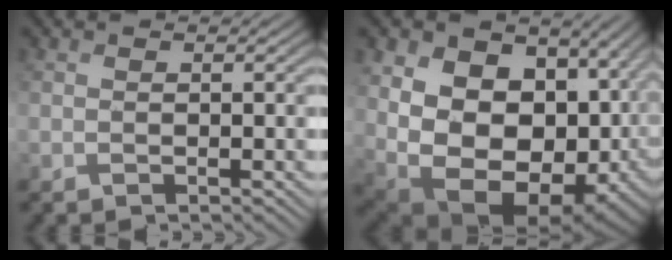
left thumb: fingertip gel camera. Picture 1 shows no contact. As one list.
[{"total": 21.7, "force": [0.7, 15.0, 15.7], "torque": [-0.298, -0.042, 0.066]}]